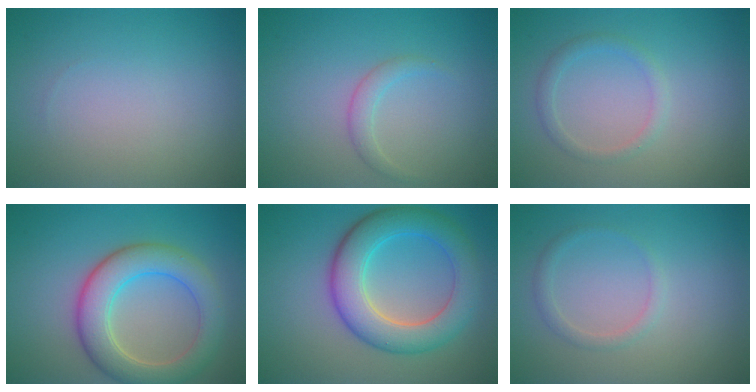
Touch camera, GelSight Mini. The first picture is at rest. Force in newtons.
{"total": 1.4, "press": 1.4, "slide": 0.0}
{"total": 1.4, "press": 1.4, "slide": 0.1}
{"total": 6.4, "press": 6.4, "slide": 0.5}
{"total": 7.0, "press": 7.0, "slide": 0.2}
{"total": 1.4, "press": 1.4, "slide": 0.1}